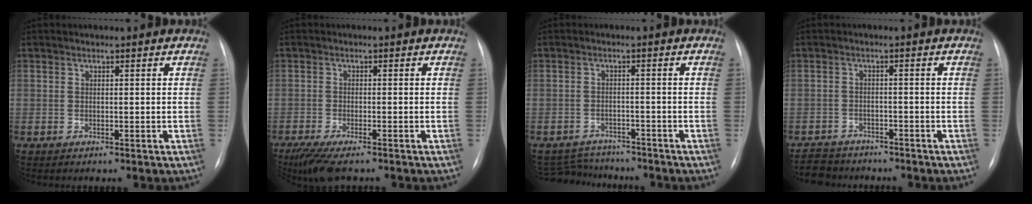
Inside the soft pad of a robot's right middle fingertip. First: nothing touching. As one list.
[{"total": 6.5, "force": [-5.0, 1.3, 4.1], "torque": [-0.074, -0.018, -0.083]}, {"total": 6.0, "force": [-5.7, 1.7, 0.1], "torque": [-0.007, 0.004, -0.085]}, {"total": 5.8, "force": [-5.3, 2.4, 0.4], "torque": [-0.010, -0.006, -0.085]}]